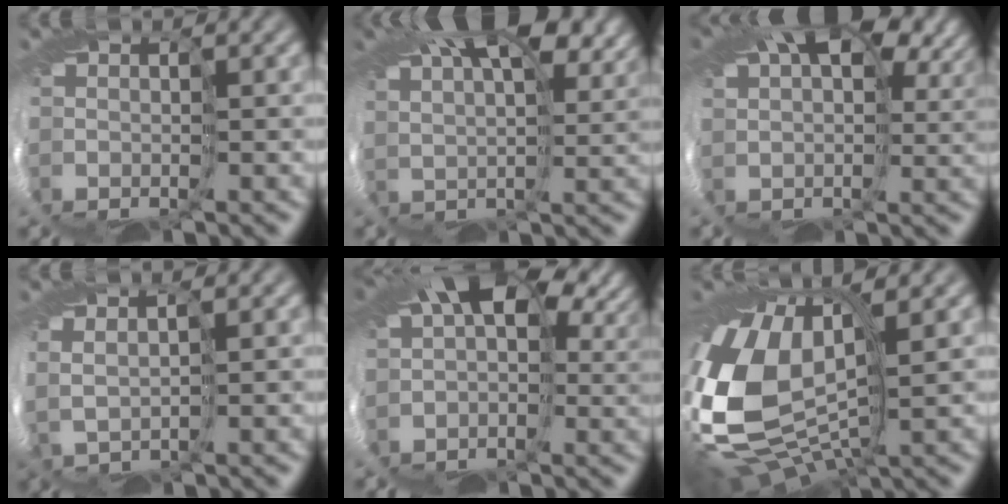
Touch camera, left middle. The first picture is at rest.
{"total": 10.2, "force": [7.0, 3.4, 6.5], "torque": [-0.102, 0.046, 0.089]}
{"total": 12.0, "force": [6.8, 6.3, 7.6], "torque": [-0.126, 0.045, 0.111]}
{"total": 1.3, "force": [1.3, -0.3, 0.1], "torque": [-0.017, 0.019, 0.023]}
{"total": 12.7, "force": [4.5, 7.5, 9.2], "torque": [-0.142, 0.036, 0.065]}
{"total": 13.3, "force": [0.9, 8.3, 10.4], "torque": [-0.254, -0.004, 0.018]}